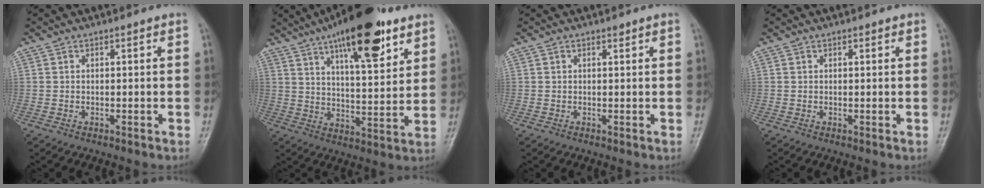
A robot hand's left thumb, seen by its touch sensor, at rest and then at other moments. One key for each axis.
{"total": 19.4, "fx": 11.4, "fy": 6.6, "fz": 14.3, "tx": -0.191, "ty": -0.043, "tz": 0.179}
{"total": 0.7, "fx": 0.5, "fy": 0.3, "fz": 0.3, "tx": -0.002, "ty": -0.002, "tz": 0.005}
{"total": 0.6, "fx": 0.4, "fy": 0.4, "fz": 0.3, "tx": 0.000, "ty": -0.002, "tz": 0.002}